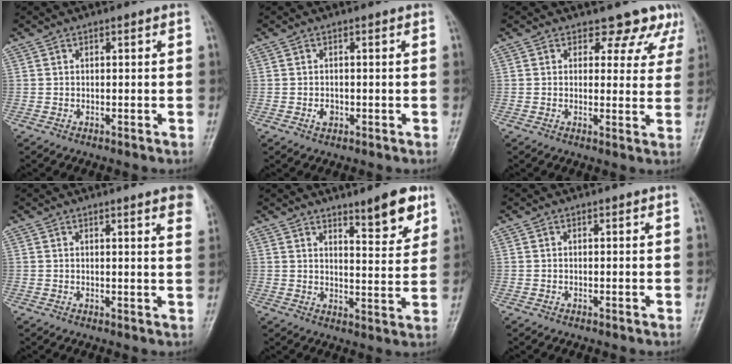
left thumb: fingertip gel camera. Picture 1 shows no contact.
{"total": 1.5, "force": [-0.4, 1.2, 0.9], "torque": [-0.011, 0.002, -0.006]}
{"total": 7.1, "force": [5.8, 4.0, 0.9], "torque": [0.036, -0.028, 0.047]}
{"total": 7.5, "force": [5.0, 1.0, 5.5], "torque": [-0.050, -0.009, 0.045]}
{"total": 8.5, "force": [5.8, 2.1, 5.8], "torque": [-0.063, -0.042, 0.083]}
{"total": 0.0}